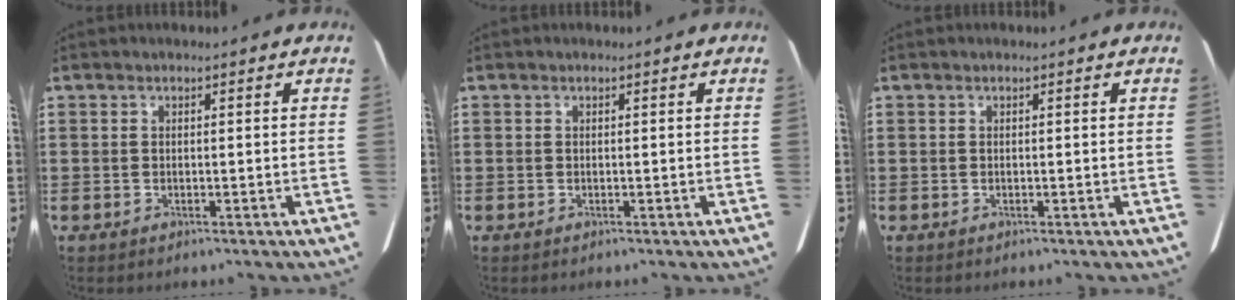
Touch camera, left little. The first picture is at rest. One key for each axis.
{"total": 0.0}
{"total": 0.0}